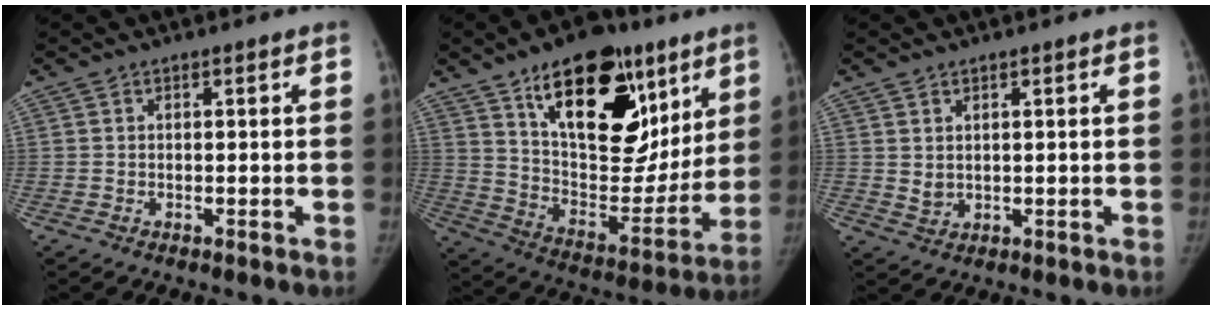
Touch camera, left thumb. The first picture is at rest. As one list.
[{"total": 28.1, "force": [14.2, 14.8, 19.2], "torque": [-0.239, -0.028, 0.232]}, {"total": 2.2, "force": [0.8, 1.6, 1.3], "torque": [-0.017, -0.011, 0.024]}]